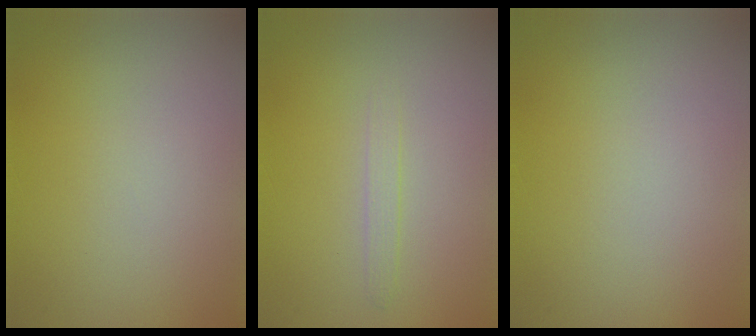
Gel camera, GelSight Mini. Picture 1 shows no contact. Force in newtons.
{"total": 0.9, "press": 0.9, "slide": 0.1}
{"total": 0.0}